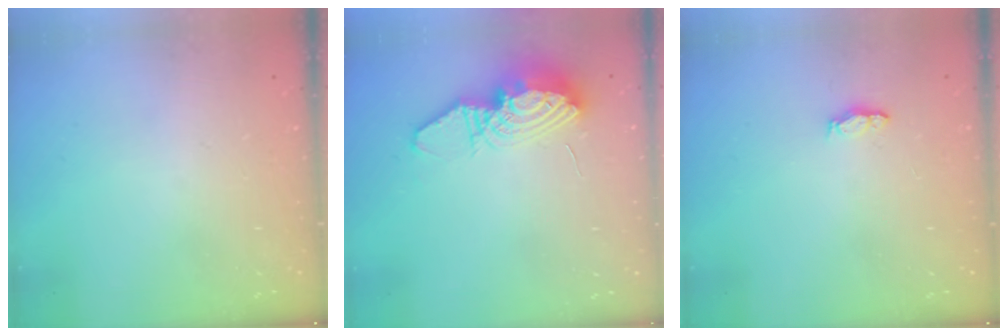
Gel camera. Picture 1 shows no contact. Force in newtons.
{"total": 12.0, "press": 11.9, "slide": 1.4}
{"total": 7.9, "press": 4.8, "slide": 6.2}